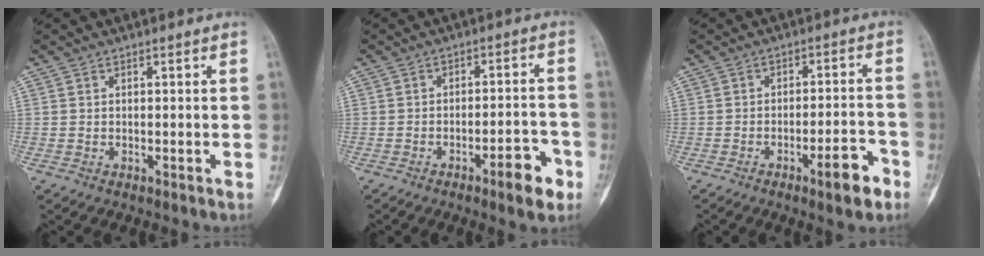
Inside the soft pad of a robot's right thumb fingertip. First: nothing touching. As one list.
[{"total": 7.4, "force": [-4.0, 2.2, 5.8], "torque": [-0.065, 0.031, -0.054]}, {"total": 7.4, "force": [-4.1, 1.9, 5.8], "torque": [-0.072, 0.030, -0.057]}]